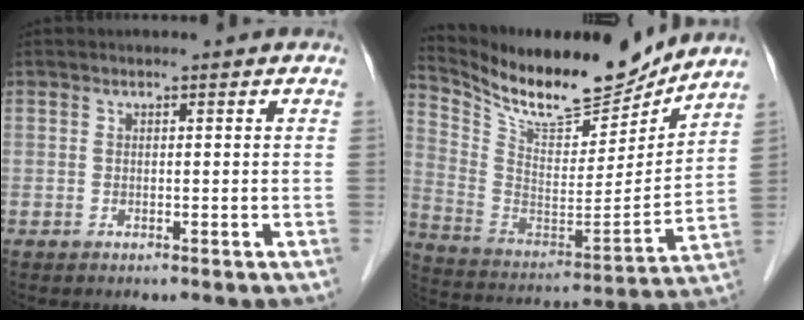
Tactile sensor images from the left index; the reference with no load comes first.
{"total": 18.6, "force": [16.7, 3.6, 7.3], "torque": [-0.151, -0.023, 0.291]}